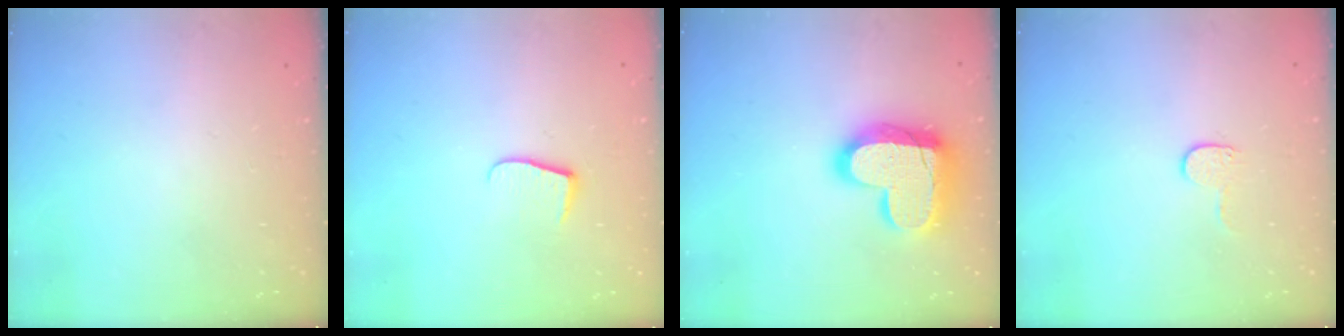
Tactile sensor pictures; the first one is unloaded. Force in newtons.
{"total": 6.5, "press": 6.5, "slide": 0.6}
{"total": 19.3, "press": 19.2, "slide": 1.5}
{"total": 3.9, "press": 3.9, "slide": 0.4}